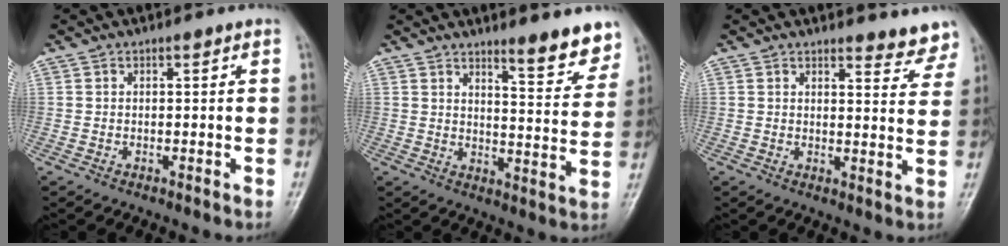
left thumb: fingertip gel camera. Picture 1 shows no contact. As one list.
[{"total": 9.1, "force": [7.1, 1.8, 5.5], "torque": [-0.049, -0.055, 0.102]}, {"total": 6.4, "force": [6.1, 1.4, 1.0], "torque": [0.015, -0.048, 0.054]}]